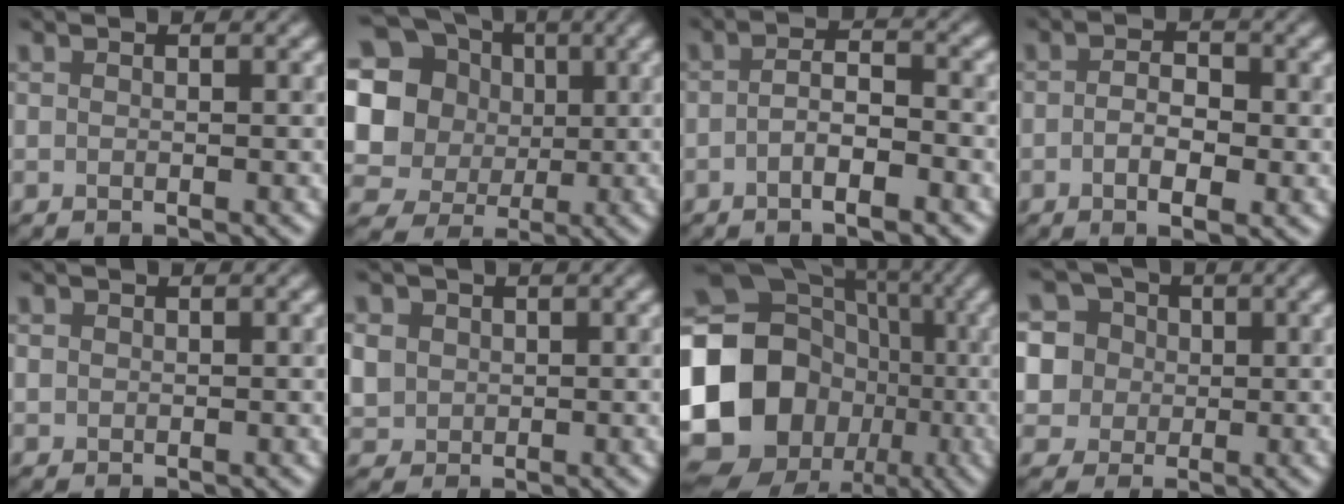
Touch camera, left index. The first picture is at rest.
{"total": 20.2, "force": [4.2, 18.4, 6.9], "torque": [-0.199, 0.011, 0.050]}
{"total": 3.4, "force": [-1.6, 0.8, 2.9], "torque": [-0.054, 0.004, -0.032]}
{"total": 3.5, "force": [-0.8, 1.6, 3.0], "torque": [-0.049, -0.001, -0.017]}
{"total": 0.7, "force": [0.1, 0.6, 0.1], "torque": [0.002, 0.000, -0.001]}
{"total": 4.3, "force": [0.9, 3.9, 1.8], "torque": [-0.065, 0.016, 0.013]}
{"total": 19.2, "force": [-2.9, 16.7, 9.1], "torque": [-0.201, 0.001, -0.083]}
{"total": 9.1, "force": [3.0, 7.8, 3.4], "torque": [-0.082, 0.035, 0.033]}